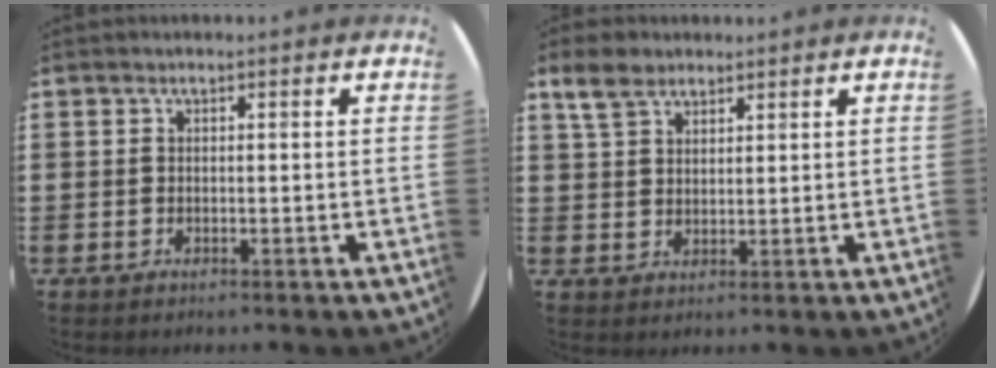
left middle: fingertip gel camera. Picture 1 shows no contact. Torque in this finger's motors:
{"motor_torque": [0.20, -0.66, 0.37, 0.07]}